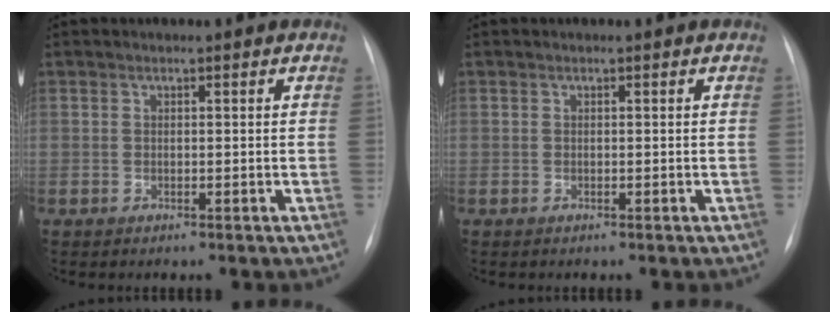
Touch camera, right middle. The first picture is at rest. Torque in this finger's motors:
{"motor_torque": [0.06, -0.10, -0.02, -0.01]}